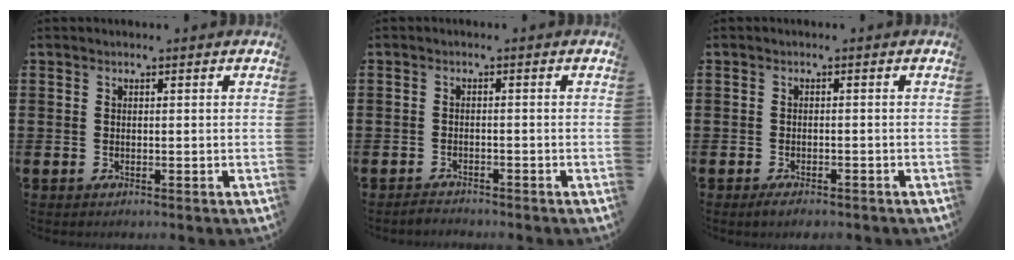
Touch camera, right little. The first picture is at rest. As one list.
[{"total": 1.2, "force": [-1.2, 0.1, 0.0], "torque": [-0.004, 0.001, -0.026]}, {"total": 1.5, "force": [-1.2, 0.4, 0.8], "torque": [-0.007, -0.002, -0.026]}]